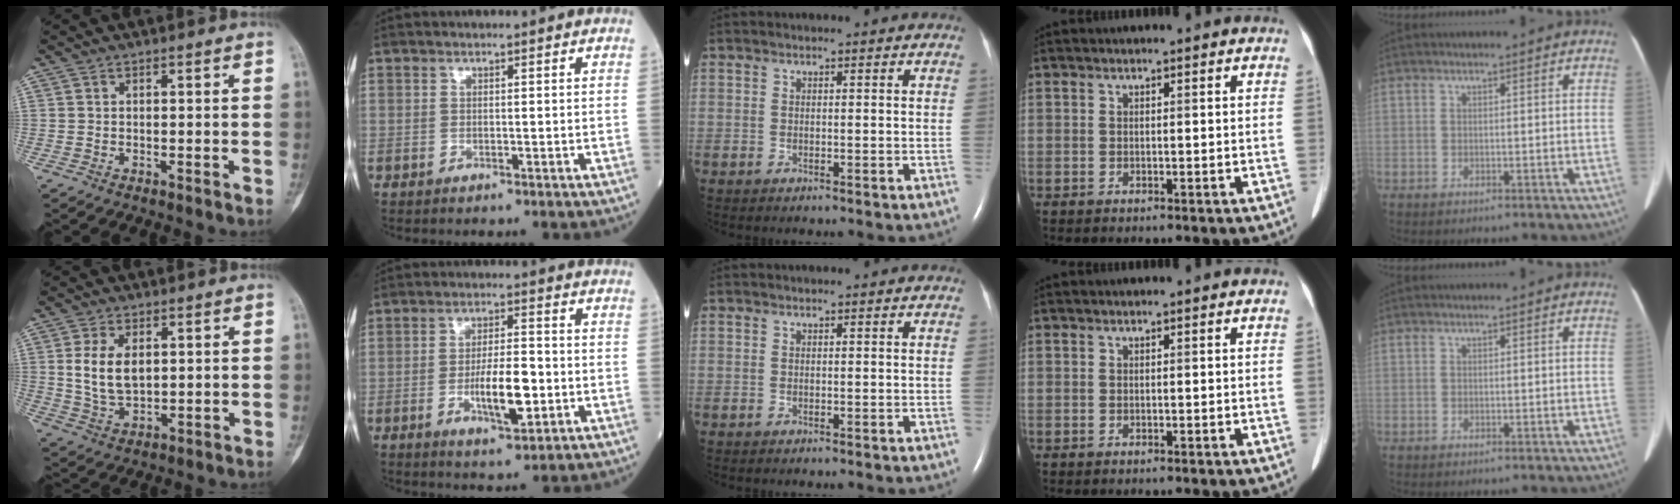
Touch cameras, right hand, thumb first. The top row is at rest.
{"thumb": {"total": 8.0, "force": [1.6, 4.7, 6.3], "torque": [-0.112, -0.010, 0.038]}, "index": {"total": 8.0, "force": [-1.9, 2.0, 7.4], "torque": [-0.133, -0.002, -0.029]}}